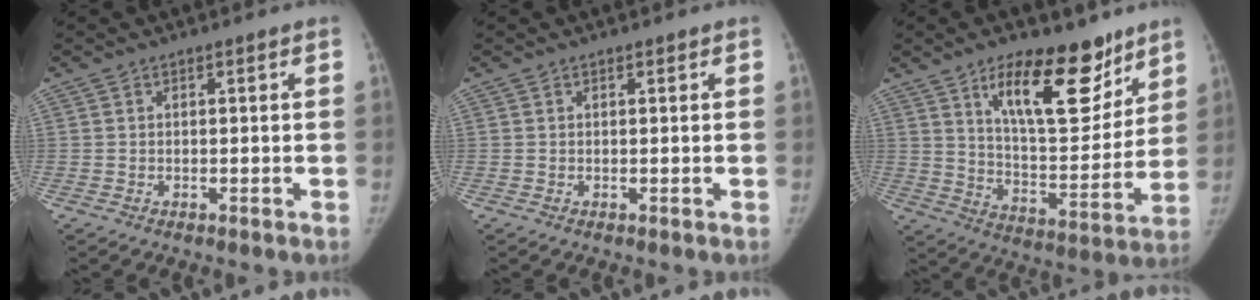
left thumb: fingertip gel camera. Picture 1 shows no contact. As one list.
[{"total": 0.0}, {"total": 19.1, "force": [11.7, 8.1, 12.8], "torque": [-0.139, -0.081, 0.193]}]